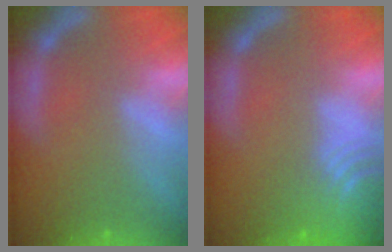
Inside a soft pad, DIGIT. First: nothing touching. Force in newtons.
{"total": 9.1}